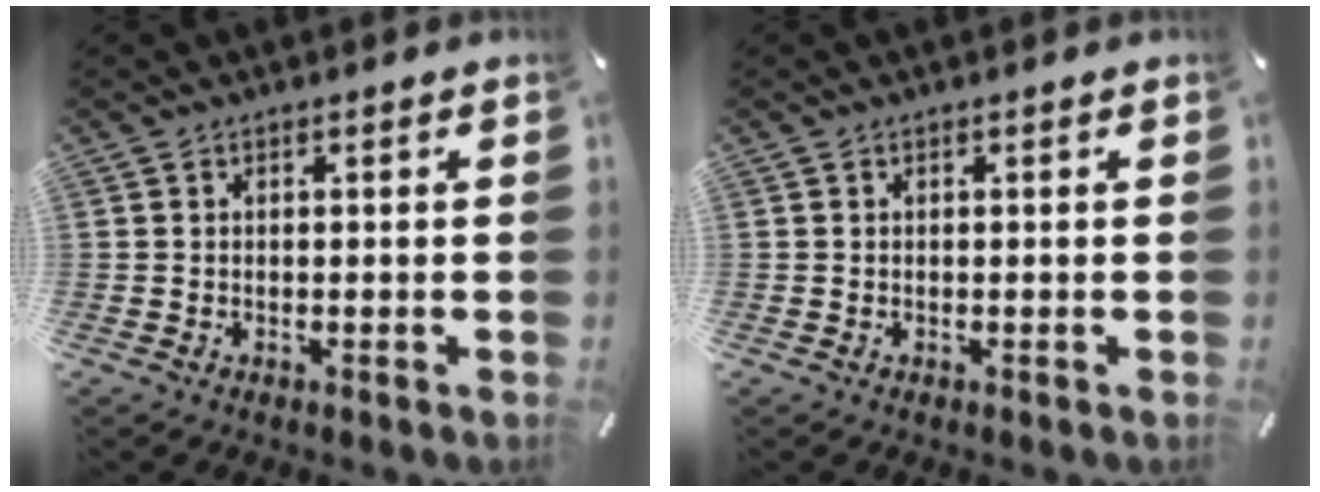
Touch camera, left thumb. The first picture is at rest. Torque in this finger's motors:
{"motor_torque": [0.10, 0.11, 0.00, 0.00, 0.00]}